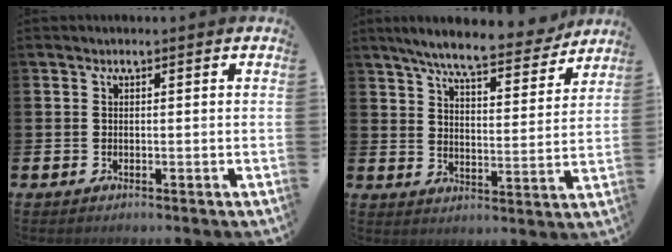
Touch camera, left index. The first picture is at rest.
{"total": 8.0, "force": [7.3, 0.8, 3.1], "torque": [-0.077, -0.043, 0.125]}